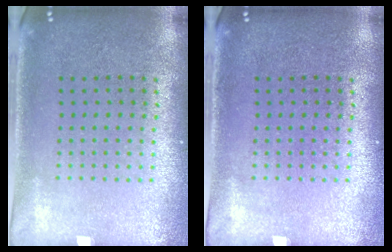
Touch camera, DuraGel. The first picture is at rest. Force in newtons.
{"total": 0.0}